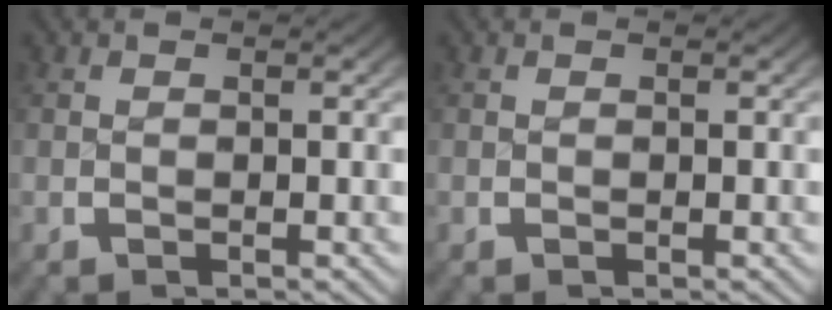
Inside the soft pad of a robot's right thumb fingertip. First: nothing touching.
{"total": 0.0}